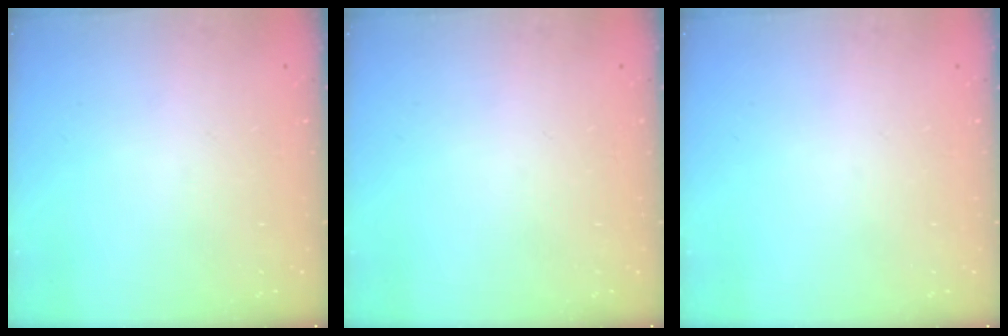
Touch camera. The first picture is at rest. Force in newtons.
{"total": 0.0}
{"total": 0.0}